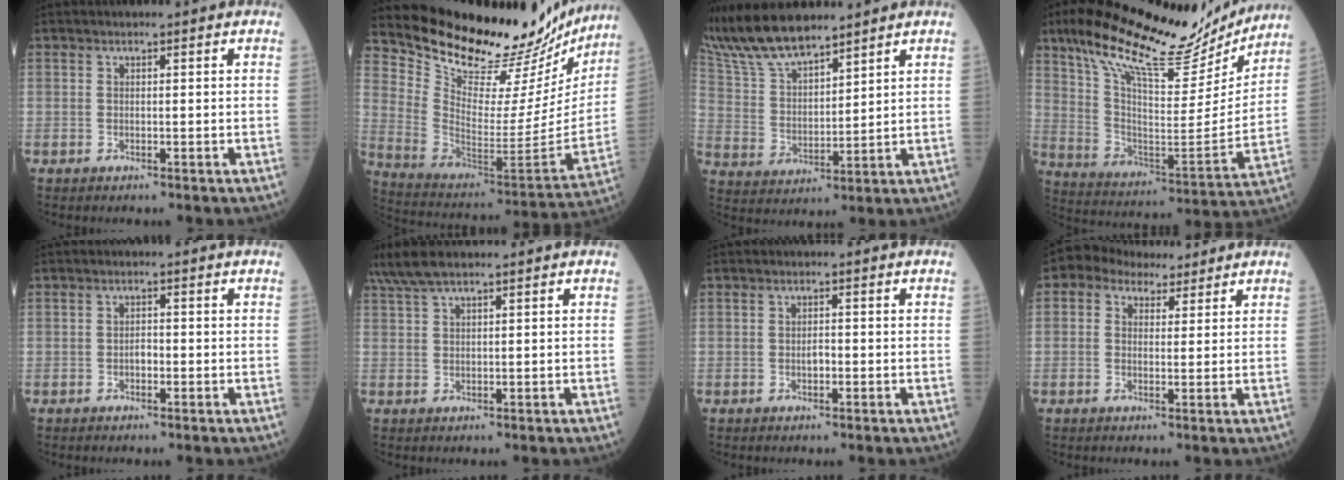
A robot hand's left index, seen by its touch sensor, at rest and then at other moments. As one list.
[{"total": 27.8, "force": [25.3, 7.4, 8.9], "torque": [-0.148, -0.078, 0.353]}, {"total": 13.4, "force": [11.9, 2.8, 5.4], "torque": [-0.126, 0.015, 0.241]}, {"total": 24.8, "force": [20.1, 6.0, 13.2], "torque": [-0.227, 0.004, 0.308]}, {"total": 1.4, "force": [-0.6, 0.8, 1.0], "torque": [-0.013, 0.002, -0.013]}, {"total": 5.0, "force": [3.9, 0.8, 3.1], "torque": [-0.074, 0.022, 0.080]}, {"total": 1.3, "force": [-0.5, 0.7, 1.0], "torque": [-0.016, 0.001, -0.011]}, {"total": 5.8, "force": [4.1, 3.7, 1.9], "torque": [-0.035, 0.031, 0.067]}]